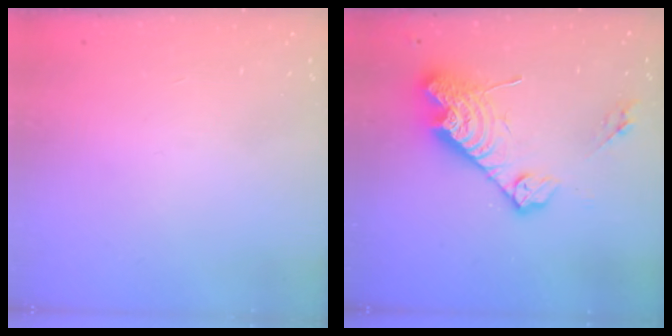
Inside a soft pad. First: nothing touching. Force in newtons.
{"total": 17.8, "press": 17.7, "slide": 1.2}